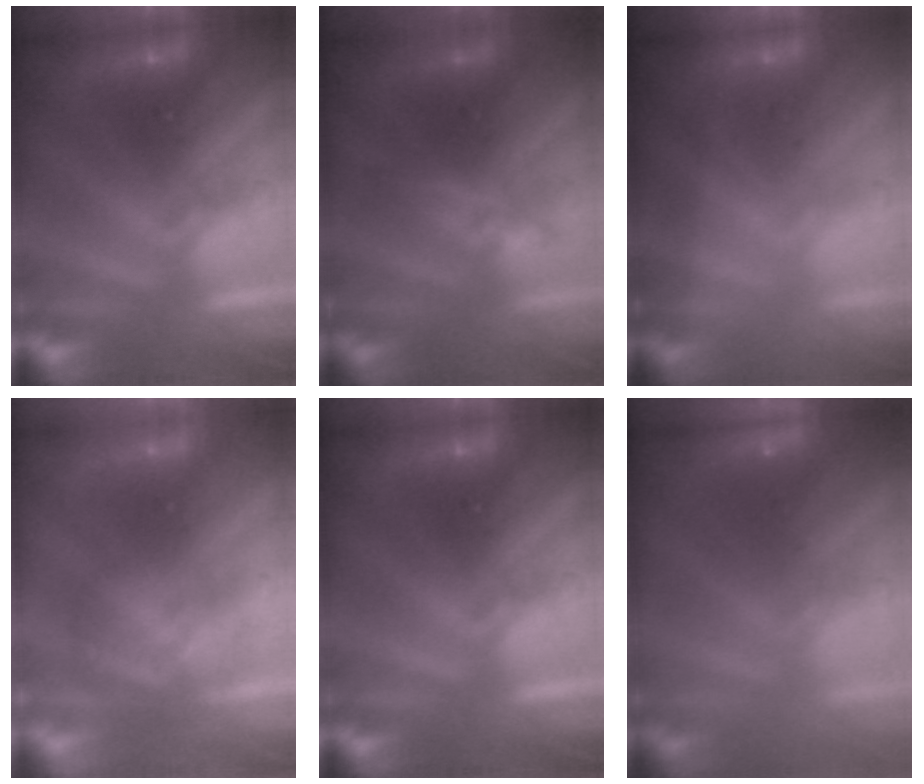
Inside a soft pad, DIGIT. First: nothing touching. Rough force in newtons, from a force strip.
{"total": 1.6}
{"total": 1.5}
{"total": 3.2}
{"total": 0.0}
{"total": 7.1}